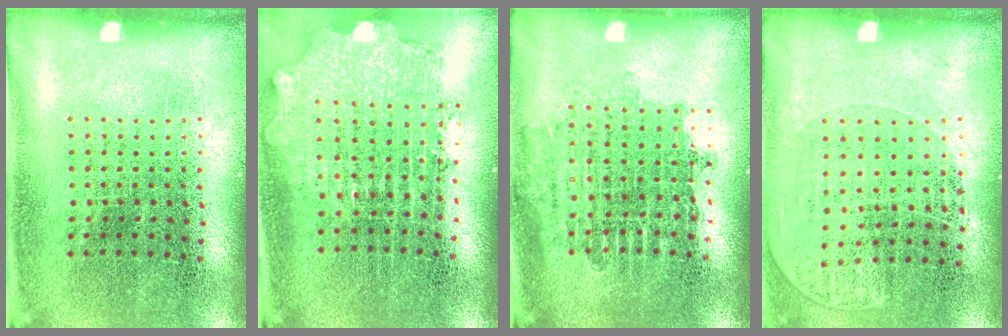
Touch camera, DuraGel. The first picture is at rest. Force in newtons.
{"total": 2.1, "press": 1.6, "slide": 1.4}
{"total": 1.6, "press": 1.3, "slide": 0.9}
{"total": 1.1, "press": 1.0, "slide": 0.6}